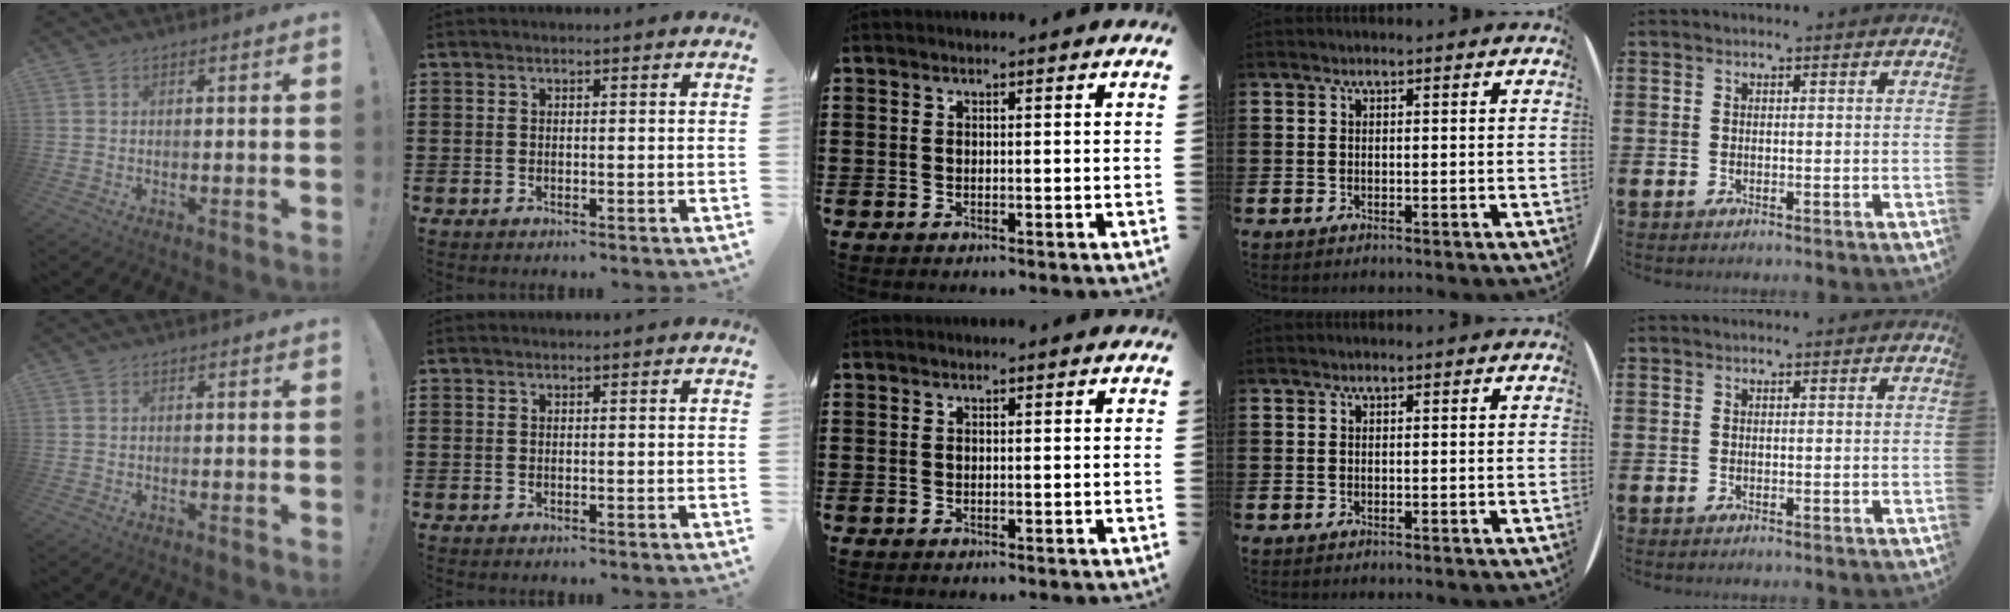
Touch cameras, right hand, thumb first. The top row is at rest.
{}